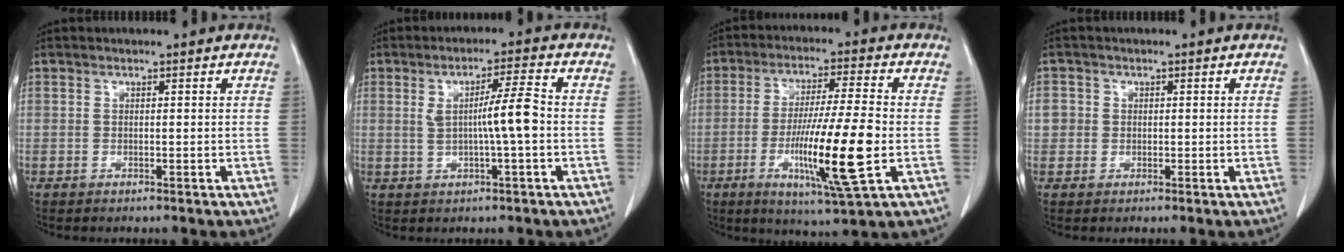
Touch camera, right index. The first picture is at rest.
{"total": 6.0, "force": [-0.1, -0.2, 6.0], "torque": [-0.101, 0.004, 0.001]}
{"total": 14.3, "force": [-3.5, 0.0, 13.8], "torque": [-0.258, -0.022, -0.062]}
{"total": 2.4, "force": [0.0, 2.4, 0.5], "torque": [0.002, 0.008, 0.002]}